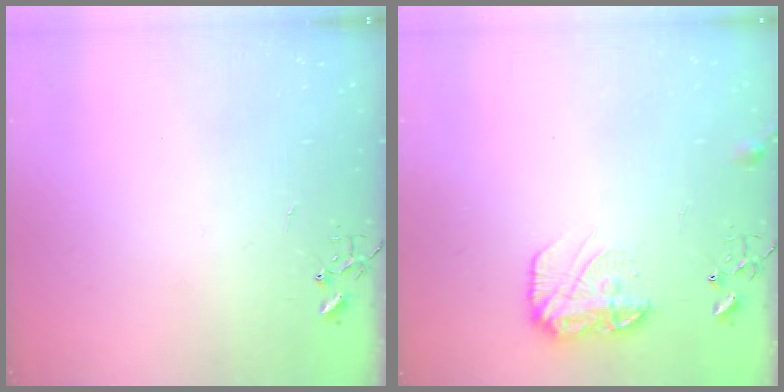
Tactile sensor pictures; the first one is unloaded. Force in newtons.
{"total": 11.5, "press": 11.4, "slide": 0.6}